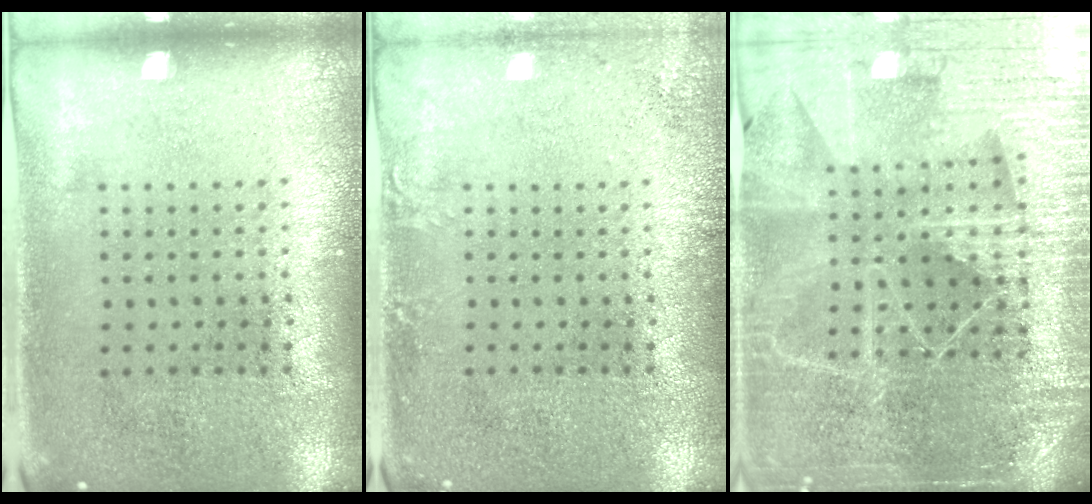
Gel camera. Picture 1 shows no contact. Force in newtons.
{"total": 1.6, "press": 1.6, "slide": 0.1}
{"total": 5.7, "press": 5.0, "slide": 2.8}